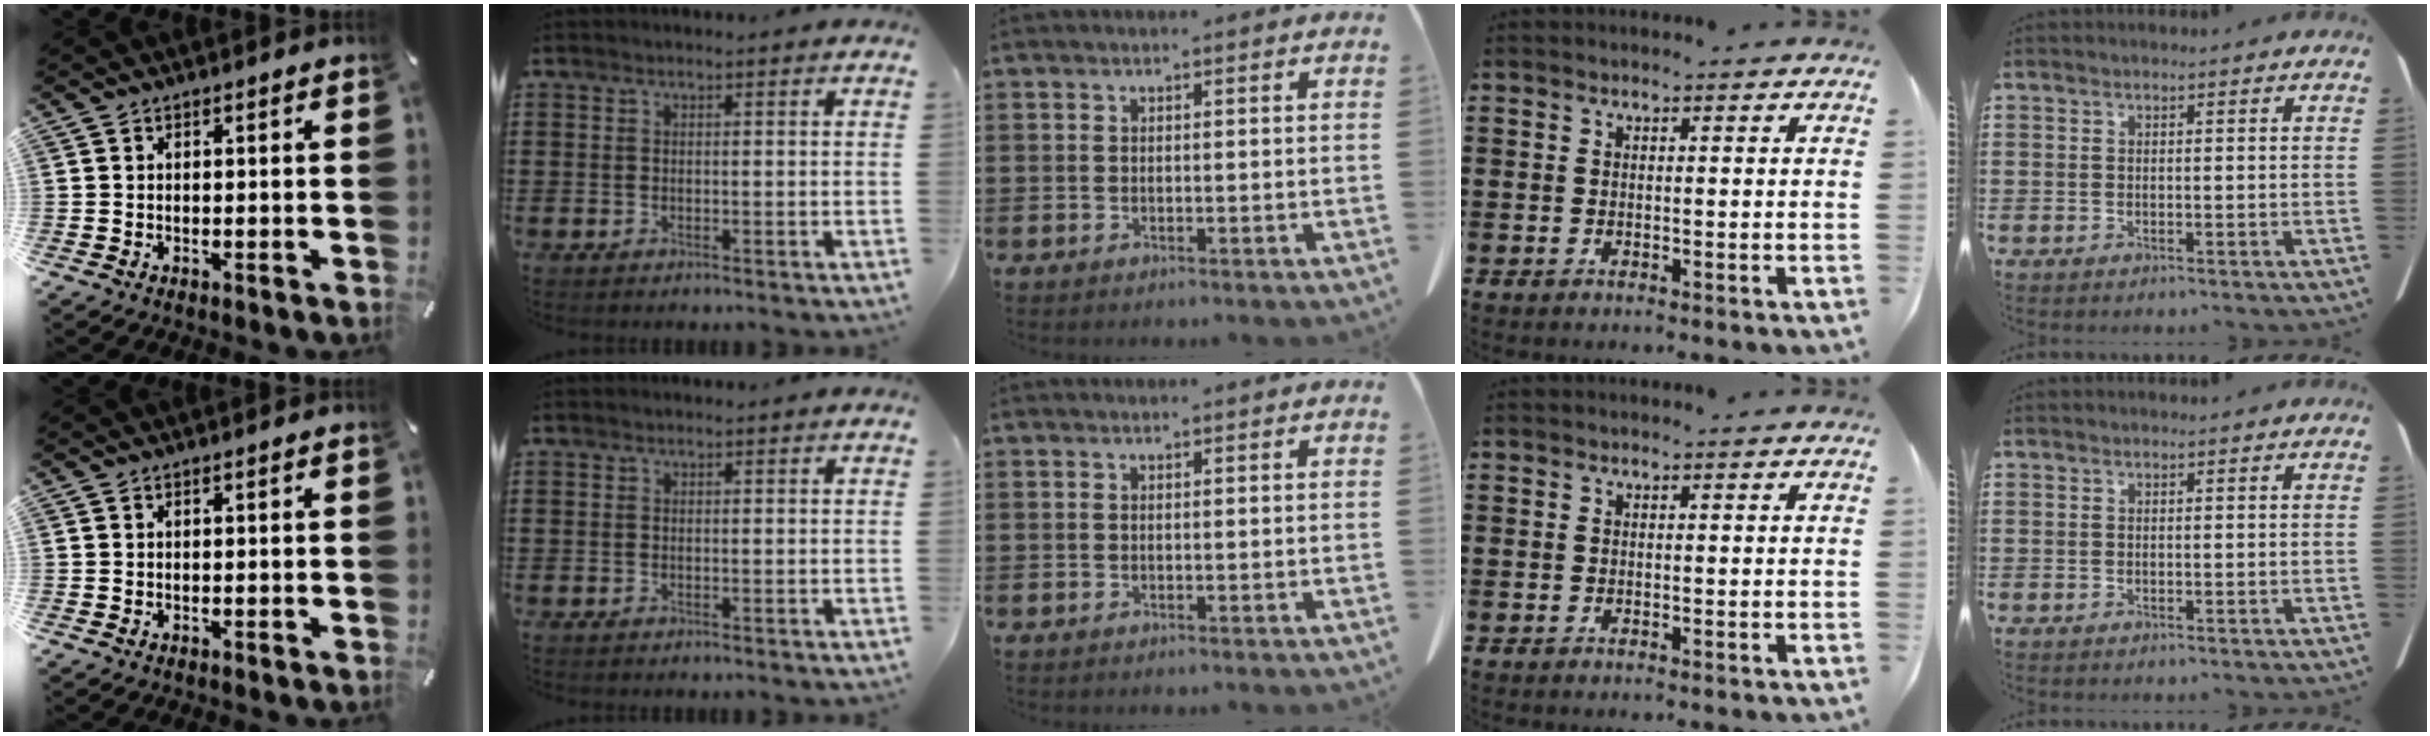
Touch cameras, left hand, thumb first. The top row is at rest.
{}